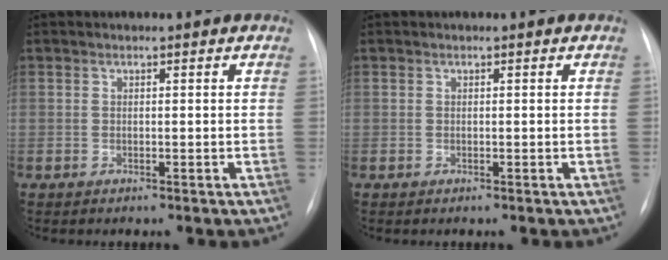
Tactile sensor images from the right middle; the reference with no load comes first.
{"total": 0.0}